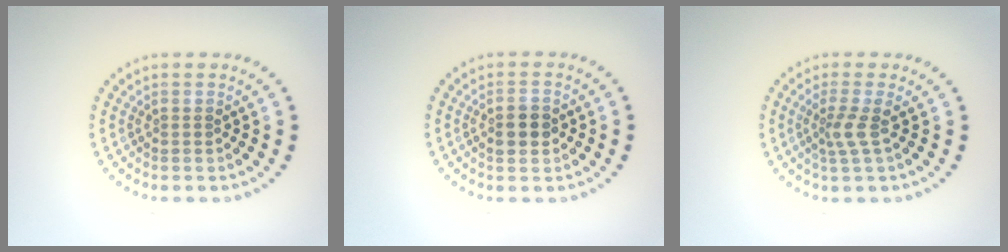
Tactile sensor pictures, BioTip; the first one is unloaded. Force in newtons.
{"total": 2.6, "press": 2.6, "slide": 0.1}
{"total": 2.0, "press": 1.3, "slide": 1.5}